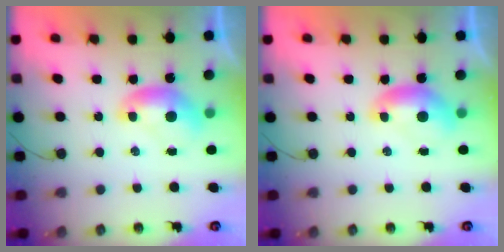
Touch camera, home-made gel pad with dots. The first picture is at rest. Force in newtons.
{"total": 0.0}